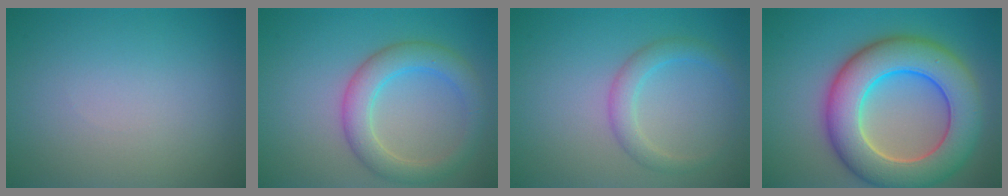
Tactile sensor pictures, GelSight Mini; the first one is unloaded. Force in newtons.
{"total": 4.4, "press": 4.4, "slide": 0.3}
{"total": 2.4, "press": 2.4, "slide": 0.1}
{"total": 10.8, "press": 10.7, "slide": 0.8}